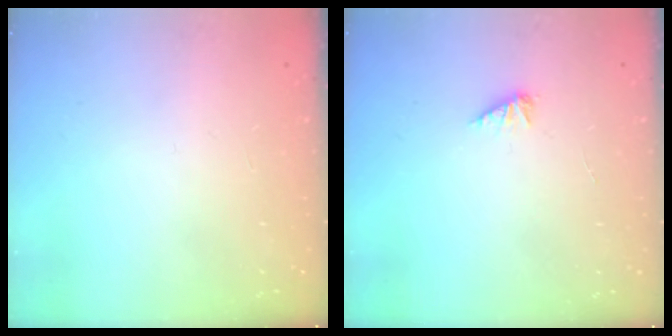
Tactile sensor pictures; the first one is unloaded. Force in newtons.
{"total": 2.0, "press": 2.0, "slide": 0.3}